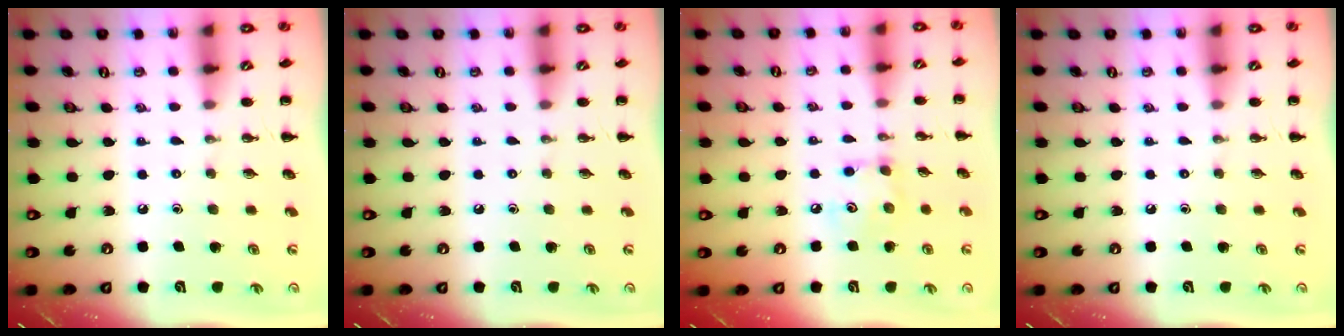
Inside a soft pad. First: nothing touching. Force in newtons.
{"total": 0.0}
{"total": 5.8, "press": 5.8, "slide": 0.5}
{"total": 0.0}